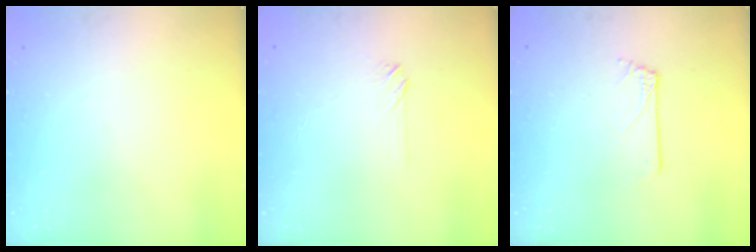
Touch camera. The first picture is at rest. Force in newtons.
{"total": 2.0, "press": 2.0, "slide": 0.3}
{"total": 0.6, "press": 0.6, "slide": 0.1}